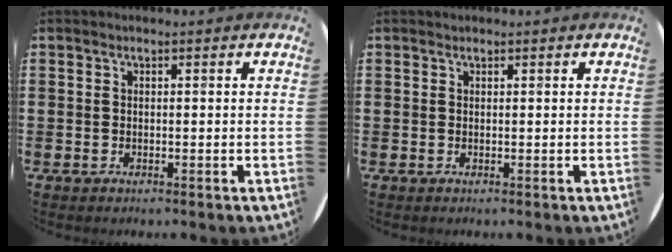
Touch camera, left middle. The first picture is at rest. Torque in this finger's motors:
{"motor_torque": [-0.05, 0.10, -0.04, -0.01]}